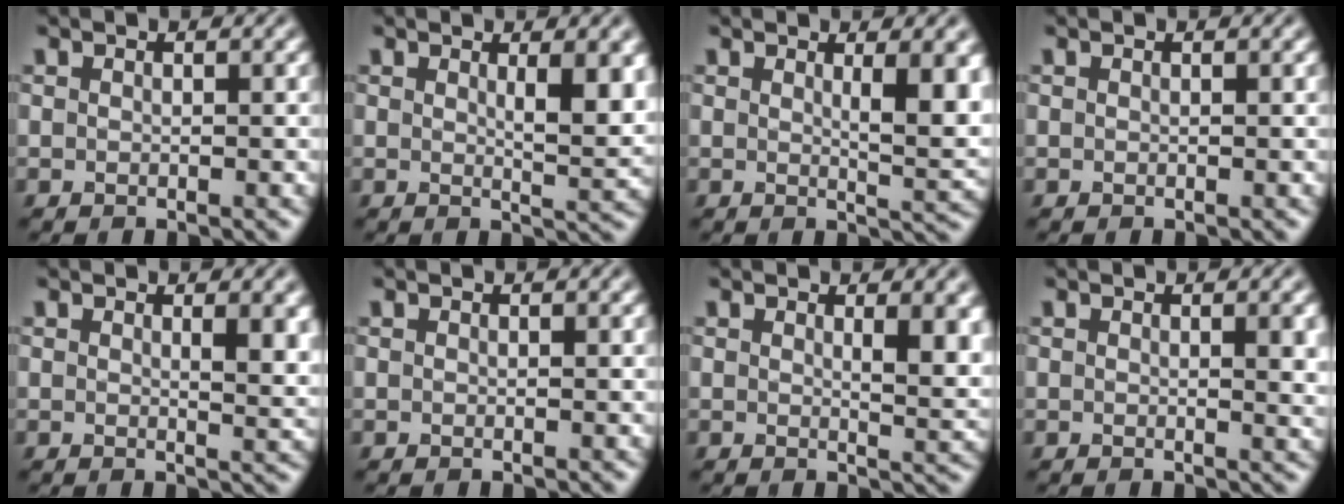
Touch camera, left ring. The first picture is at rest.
{"total": 3.8, "force": [1.3, 1.0, 3.5], "torque": [-0.047, -0.008, 0.024]}
{"total": 4.8, "force": [1.4, 1.3, 4.4], "torque": [-0.053, -0.007, 0.026]}
{"total": 0.0}
{"total": 2.9, "force": [1.1, 0.9, 2.5], "torque": [-0.026, -0.005, 0.018]}
{"total": 0.0}
{"total": 3.8, "force": [1.5, 1.2, 3.3], "torque": [-0.039, -0.006, 0.025]}
{"total": 2.5, "force": [0.5, 0.7, 2.3], "torque": [-0.023, 0.000, 0.006]}